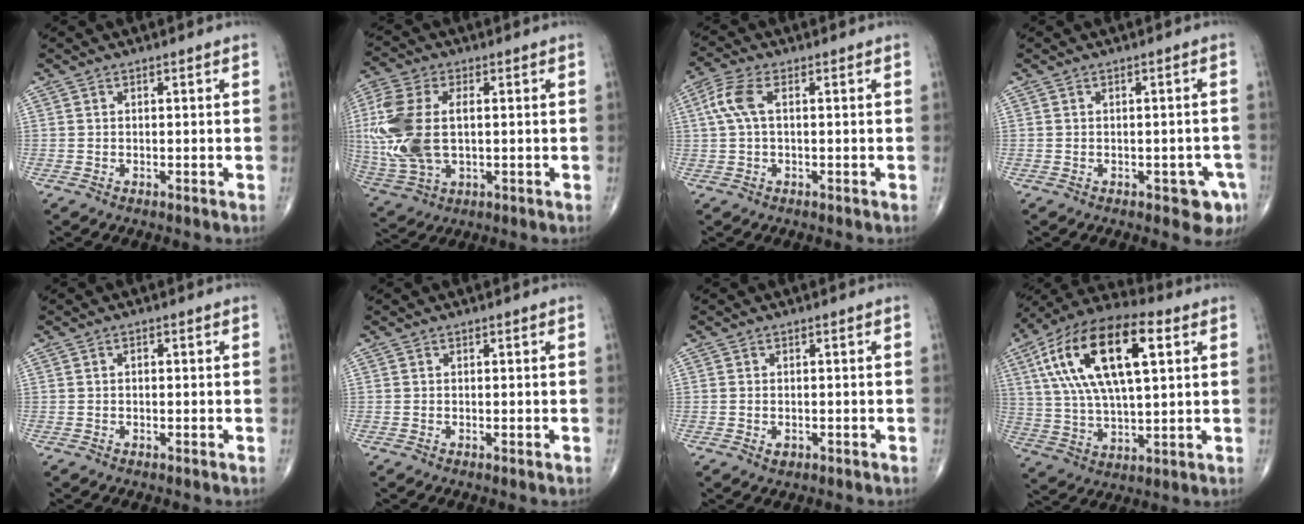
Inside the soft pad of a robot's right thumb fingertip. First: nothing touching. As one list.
[{"total": 16.5, "force": [0.8, 9.4, 13.5], "torque": [-0.335, -0.002, 0.021]}, {"total": 5.4, "force": [1.0, 2.4, 4.8], "torque": [-0.130, 0.019, 0.019]}, {"total": 4.6, "force": [-2.1, 2.4, 3.3], "torque": [-0.020, 0.009, -0.021]}, {"total": 0.6, "force": [0.0, 0.4, 0.4], "torque": [-0.005, 0.001, -0.003]}, {"total": 0.0}, {"total": 1.3, "force": [-0.4, 0.9, 0.8], "torque": [-0.009, 0.001, -0.003]}, {"total": 22.5, "force": [6.9, 9.7, 19.1], "torque": [-0.358, 0.010, 0.114]}]